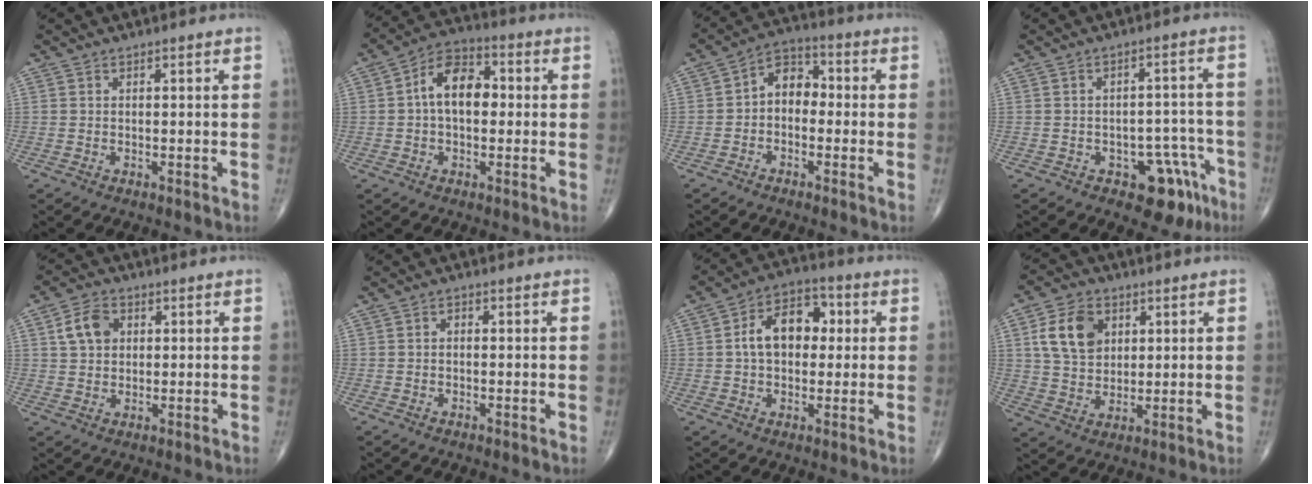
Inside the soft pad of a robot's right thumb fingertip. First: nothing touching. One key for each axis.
{"total": 10.1, "fx": 0.6, "fy": 6.3, "fz": 7.8, "tx": -0.116, "ty": 0.027, "tz": -0.001}
{"total": 6.7, "fx": -0.8, "fy": 4.9, "fz": 4.5, "tx": -0.046, "ty": 0.028, "tz": -0.034}
{"total": 9.0, "fx": -5.0, "fy": 5.0, "fz": 5.6, "tx": -0.029, "ty": 0.042, "tz": -0.059}
{"total": 6.2, "fx": 1.7, "fy": 4.6, "fz": 3.8, "tx": -0.056, "ty": 0.004, "tz": 0.027}
{"total": 0.9, "fx": -0.1, "fy": 0.6, "fz": 0.6, "tx": -0.003, "ty": 0.003, "tz": -0.006}
{"total": 11.3, "fx": 1.4, "fy": 7.5, "fz": 8.4, "tx": -0.113, "ty": 0.025, "tz": 0.015}
{"total": 10.2, "fx": 3.3, "fy": 7.5, "fz": 6.2, "tx": -0.094, "ty": -0.006, "tz": 0.063}